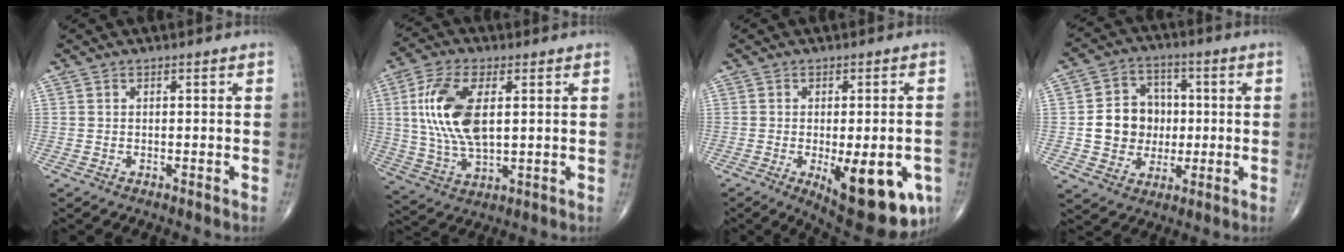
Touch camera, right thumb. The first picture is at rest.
{"total": 14.2, "force": [2.6, 6.8, 12.2], "torque": [-0.249, -0.005, 0.054]}
{"total": 17.0, "force": [-5.6, 6.5, 14.7], "torque": [-0.149, -0.008, -0.057]}
{"total": 11.1, "force": [-0.3, 9.8, 5.3], "torque": [-0.046, 0.017, -0.004]}